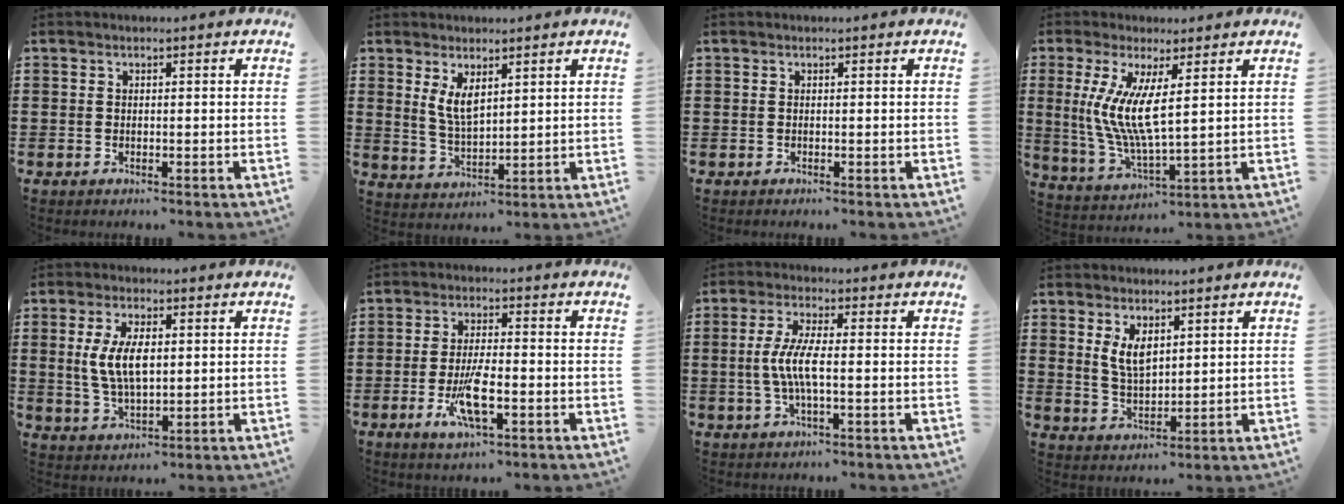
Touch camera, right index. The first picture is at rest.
{"total": 4.2, "force": [2.1, 1.5, 3.4], "torque": [-0.069, 0.001, 0.040]}
{"total": 0.0}
{"total": 8.6, "force": [2.3, 1.6, 8.2], "torque": [-0.183, -0.015, 0.038]}
{"total": 7.0, "force": [0.9, 3.0, 6.3], "torque": [-0.136, 0.005, 0.011]}
{"total": 7.1, "force": [-2.5, 1.9, 6.3], "torque": [-0.127, -0.012, -0.044]}
{"total": 5.7, "force": [-0.9, 0.9, 5.6], "torque": [-0.125, -0.008, -0.025]}
{"total": 4.3, "force": [2.1, 1.9, 3.2], "torque": [-0.068, 0.003, 0.039]}